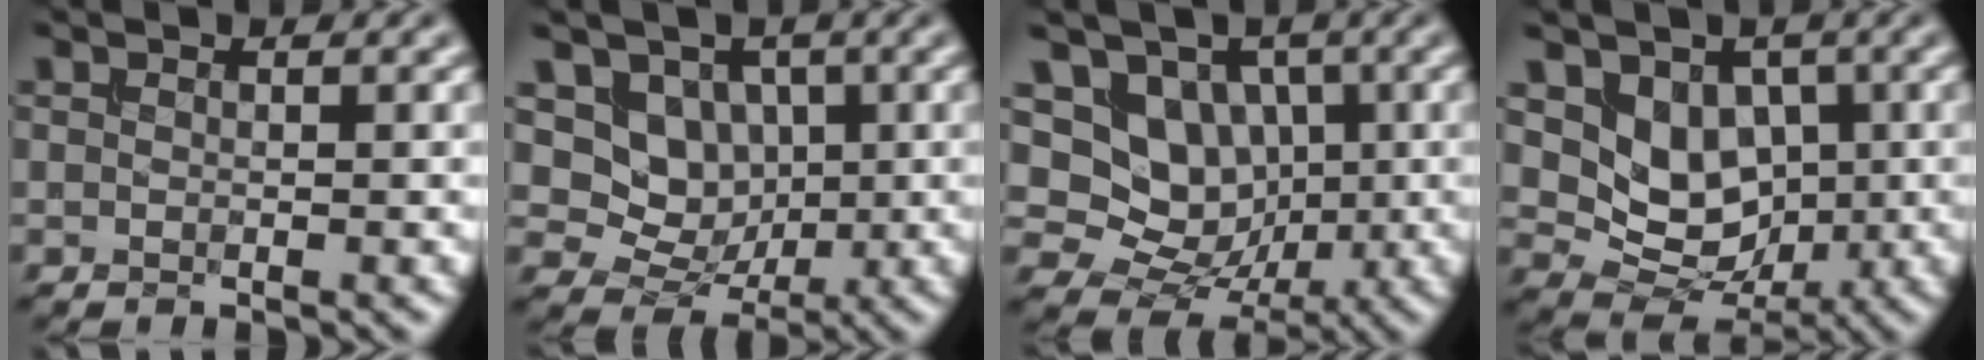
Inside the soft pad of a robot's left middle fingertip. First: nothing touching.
{"total": 5.3, "force": [1.1, 4.4, 2.6], "torque": [-0.038, -0.011, 0.007]}
{"total": 8.1, "force": [1.4, 6.8, 4.1], "torque": [-0.057, 0.008, -0.001]}
{"total": 5.8, "force": [1.0, 4.7, 3.3], "torque": [-0.055, -0.013, 0.015]}